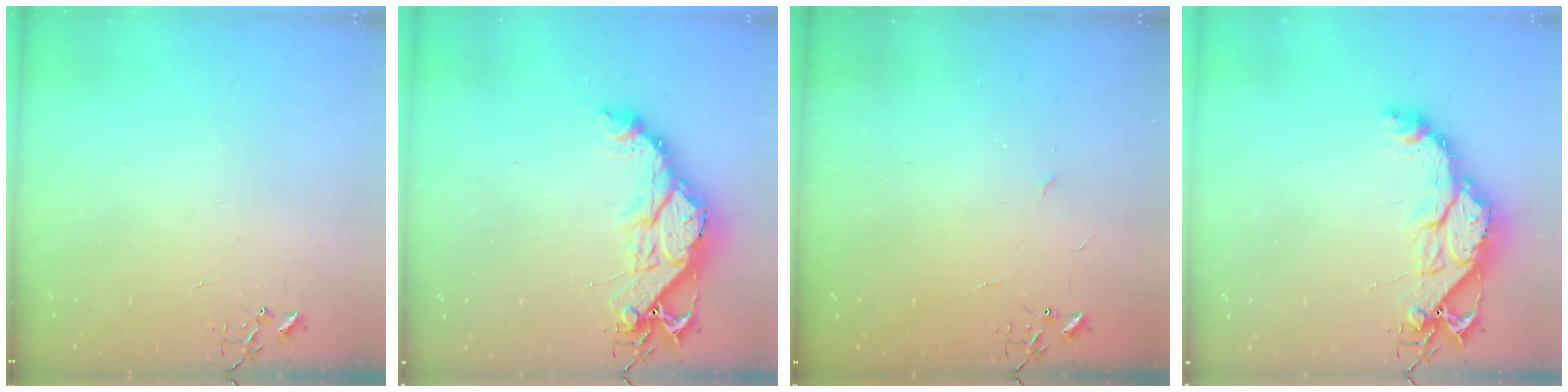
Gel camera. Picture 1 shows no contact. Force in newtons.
{"total": 15.4, "press": 15.3, "slide": 1.4}
{"total": 2.3, "press": 2.3, "slide": 0.4}
{"total": 14.0, "press": 13.9, "slide": 1.3}